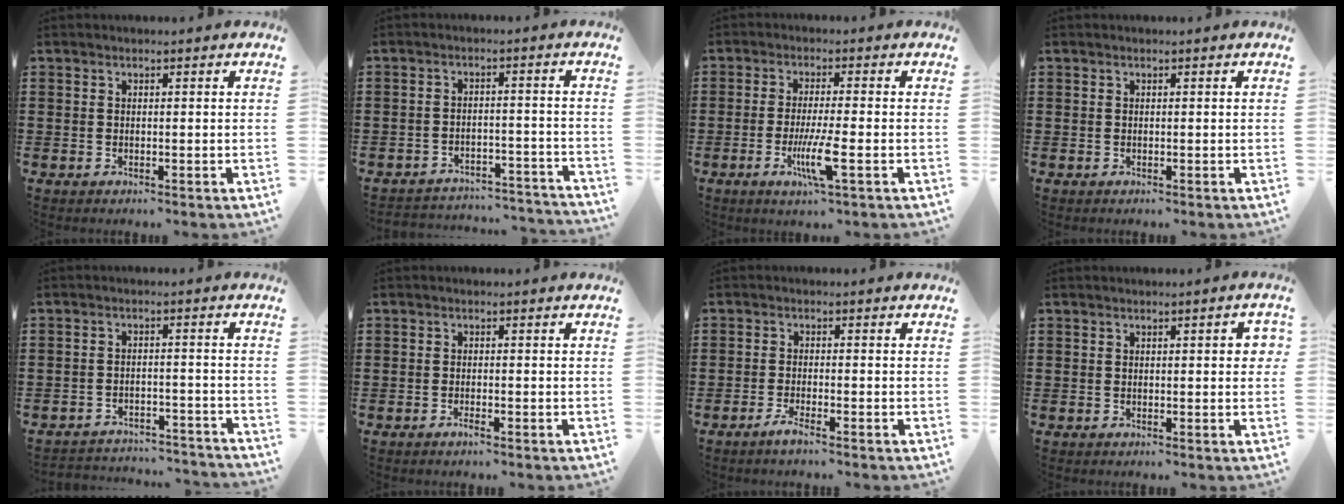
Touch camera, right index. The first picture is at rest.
{"total": 3.8, "force": [-3.7, 0.5, 0.5], "torque": [-0.014, 0.004, -0.078]}
{"total": 6.6, "force": [-2.2, 0.5, 6.2], "torque": [-0.121, -0.021, -0.041]}
{"total": 0.0}
{"total": 3.4, "force": [-3.4, 0.3, 0.3], "torque": [-0.010, 0.002, -0.072]}
{"total": 1.1, "force": [-0.8, 0.1, 0.8], "torque": [-0.015, -0.005, -0.013]}
{"total": 1.9, "force": [-1.4, -0.1, 1.2], "torque": [-0.027, -0.004, -0.028]}
{"total": 1.7, "force": [0.2, 0.4, 1.6], "torque": [-0.021, 0.000, -0.001]}